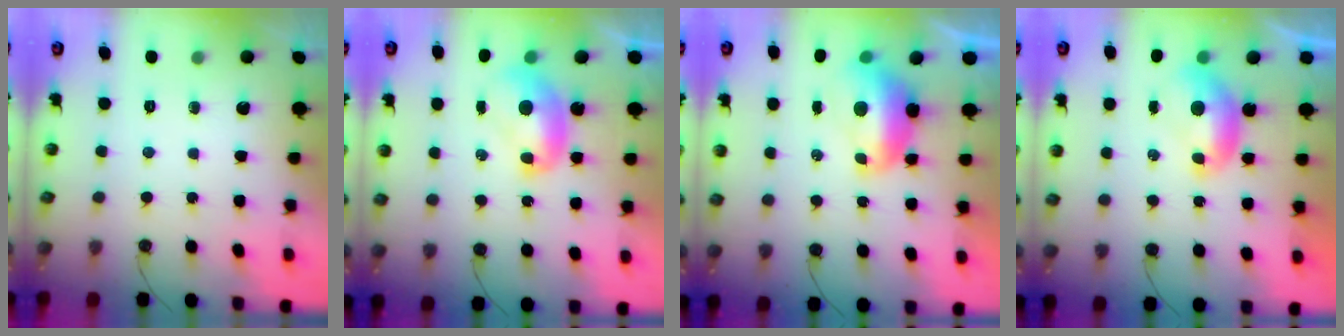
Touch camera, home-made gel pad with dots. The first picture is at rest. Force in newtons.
{"total": 1.8, "press": 1.7, "slide": 0.2}
{"total": 2.9, "press": 2.7, "slide": 0.8}
{"total": 0.0}